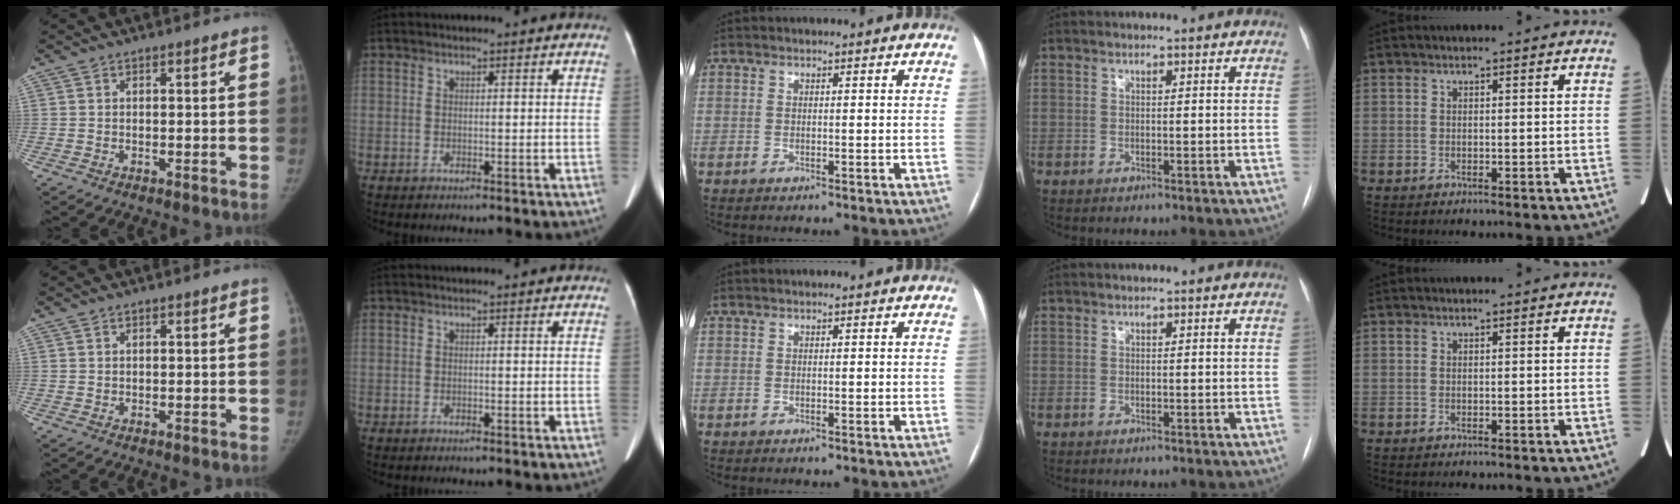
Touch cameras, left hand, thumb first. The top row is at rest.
{"thumb": {"total": 0.6, "force": [0.5, 0.3, 0.1], "torque": [0.001, -0.003, 0.007]}, "middle": {"total": 0.5, "force": [0.5, 0.0, 0.2], "torque": [-0.007, 0.015, 0.012]}}